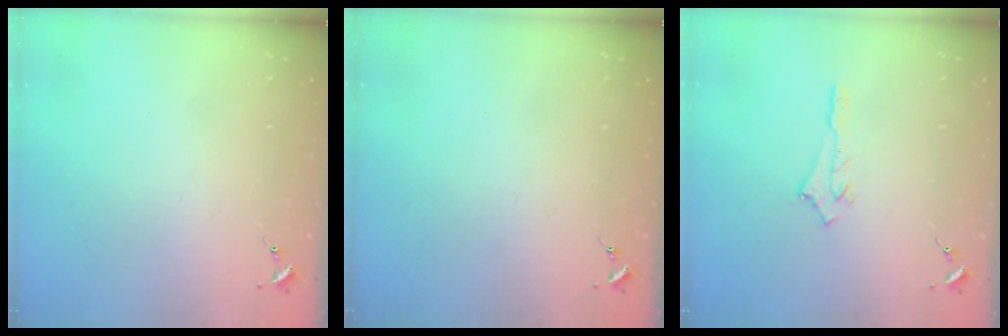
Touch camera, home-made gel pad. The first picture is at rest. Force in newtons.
{"total": 0.0}
{"total": 2.5, "press": 2.5, "slide": 0.2}